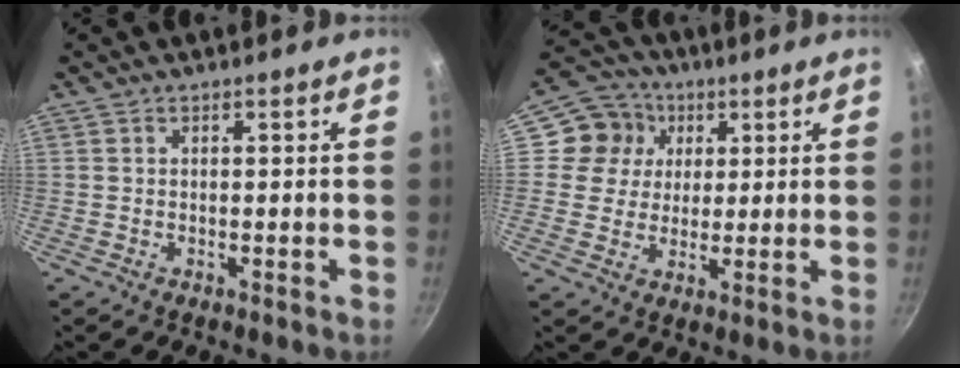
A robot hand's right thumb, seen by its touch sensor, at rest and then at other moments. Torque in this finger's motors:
{"motor_torque": [-0.30, 0.22, -0.15, -0.13, 0.01]}